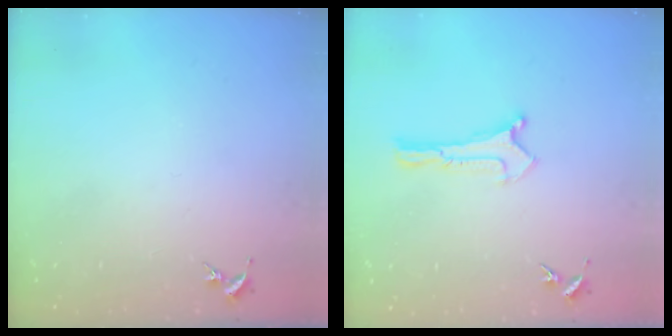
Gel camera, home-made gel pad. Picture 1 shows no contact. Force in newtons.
{"total": 0.0}